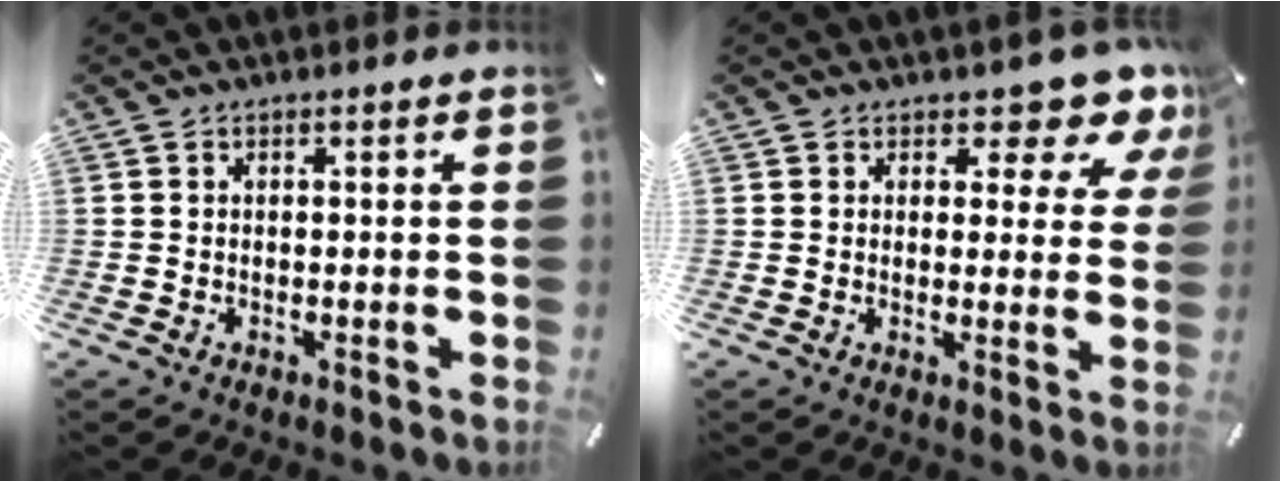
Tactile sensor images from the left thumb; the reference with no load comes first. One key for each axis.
{"total": 8.0, "fx": 5.9, "fy": 3.6, "fz": 4.1, "tx": -0.035, "ty": -0.051, "tz": 0.096}